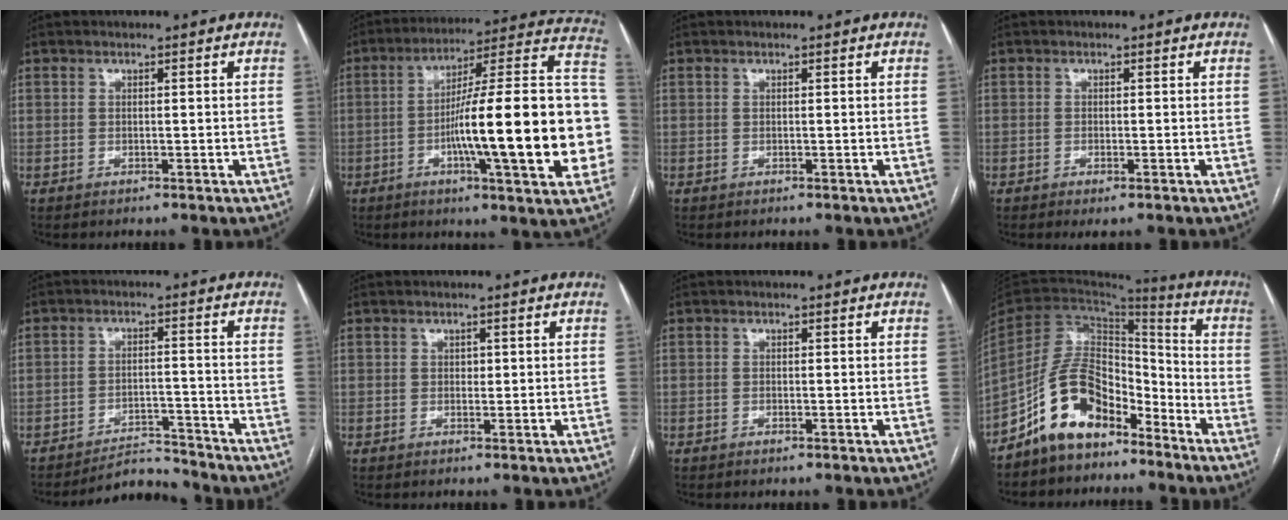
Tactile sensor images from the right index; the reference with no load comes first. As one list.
[{"total": 25.7, "force": [-4.6, 2.5, 25.2], "torque": [-0.292, 0.022, -0.070]}, {"total": 0.0}, {"total": 1.6, "force": [-0.9, 0.4, 1.2], "torque": [-0.017, -0.003, -0.010]}, {"total": 5.4, "force": [-5.4, 0.6, -0.5], "torque": [0.011, 0.007, -0.086]}, {"total": 0.8, "force": [0.2, 0.6, 0.5], "torque": [-0.004, 0.002, 0.002]}, {"total": 0.5, "force": [-0.4, 0.1, 0.3], "torque": [-0.004, 0.000, -0.004]}, {"total": 11.9, "force": [-8.2, 6.3, 5.9], "torque": [-0.124, 0.034, -0.156]}]